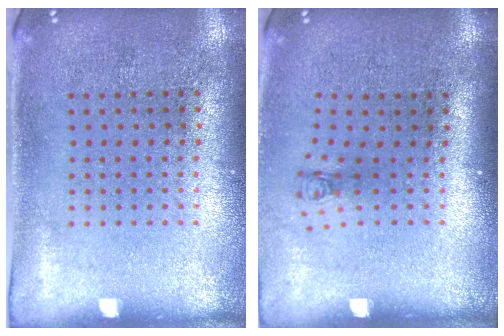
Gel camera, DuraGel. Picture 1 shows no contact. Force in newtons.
{"total": 0.8, "press": 0.3, "slide": 0.7}